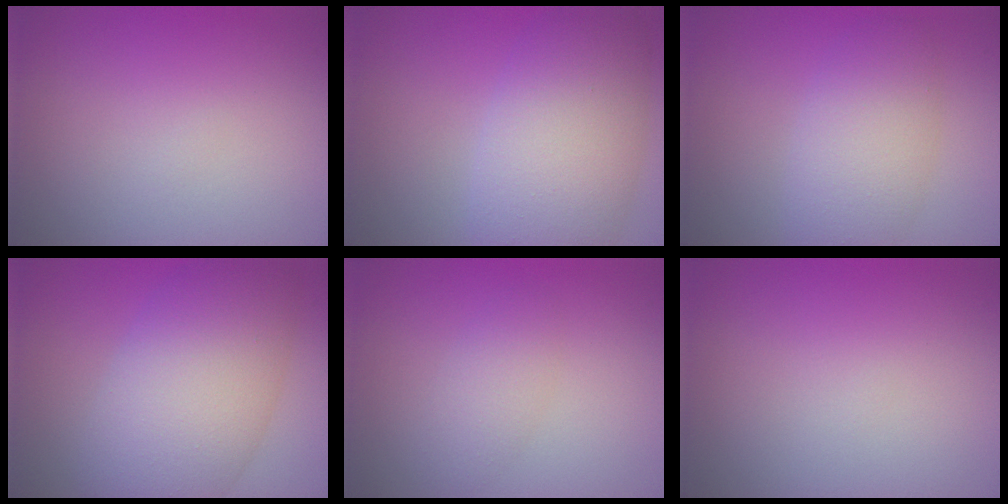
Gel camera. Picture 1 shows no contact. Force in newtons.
{"total": 8.4, "press": 8.4, "slide": 0.3}
{"total": 4.8, "press": 4.8, "slide": 0.2}
{"total": 9.6, "press": 9.6, "slide": 0.5}
{"total": 2.1, "press": 2.1, "slide": 0.0}
{"total": 0.0}